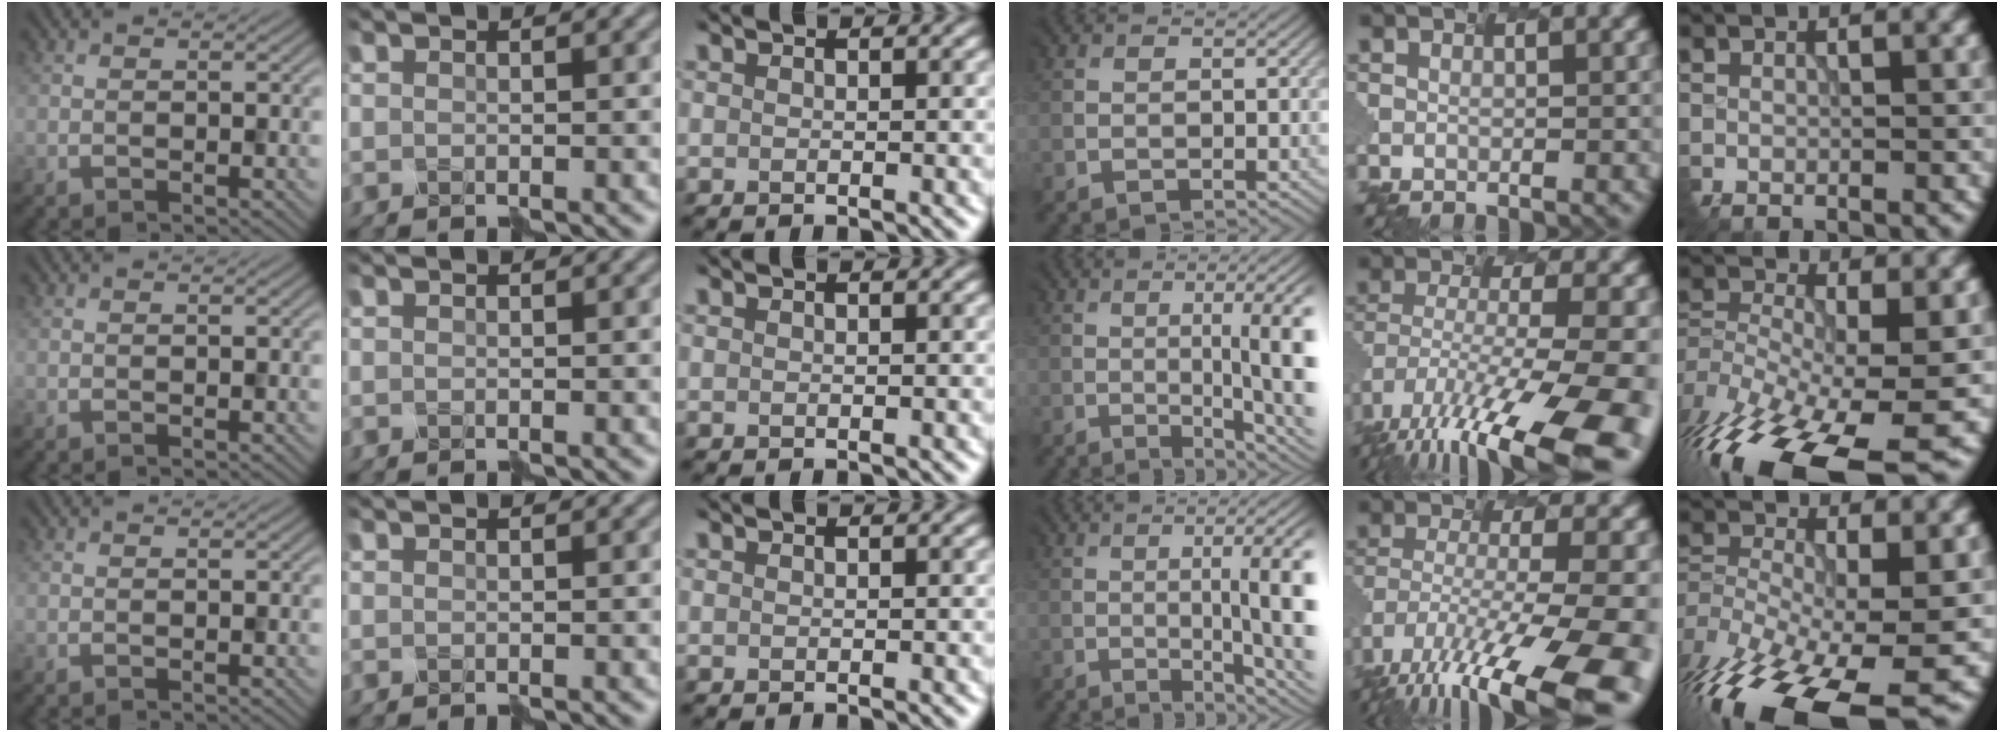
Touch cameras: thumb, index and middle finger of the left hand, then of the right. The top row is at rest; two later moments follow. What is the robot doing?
{"motion": "shake", "object": "plastic piggy bank"}